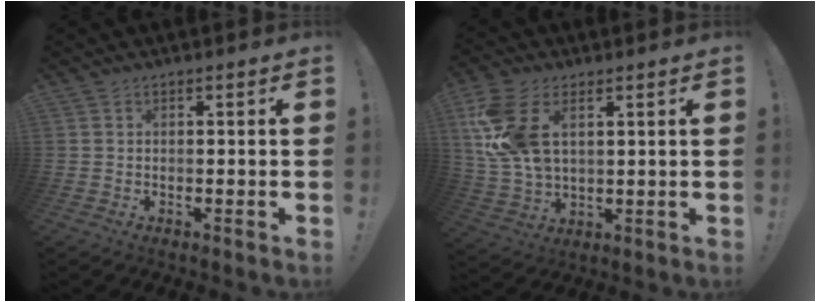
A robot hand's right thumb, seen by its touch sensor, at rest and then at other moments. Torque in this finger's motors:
{"motor_torque": [1.86, 1.91, 1.18, 0.31, 0.13]}